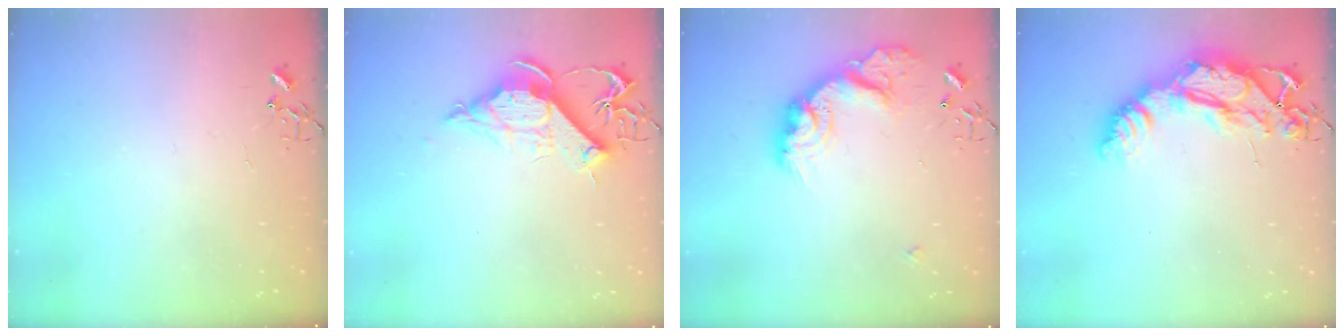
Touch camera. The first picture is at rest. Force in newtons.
{"total": 11.8, "press": 11.7, "slide": 1.5}
{"total": 21.0, "press": 20.9, "slide": 1.3}
{"total": 19.9, "press": 19.8, "slide": 1.8}